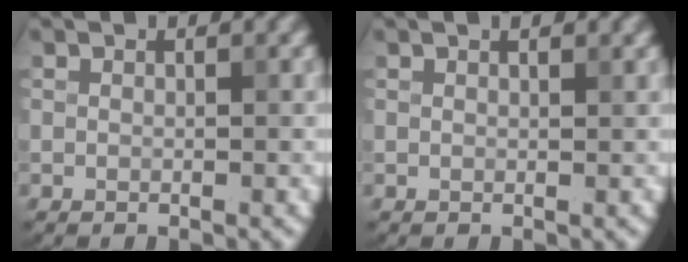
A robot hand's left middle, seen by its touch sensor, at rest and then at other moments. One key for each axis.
{"total": 0.6, "fx": 0.5, "fy": 0.1, "fz": 0.3, "tx": -0.005, "ty": 0.004, "tz": 0.011}